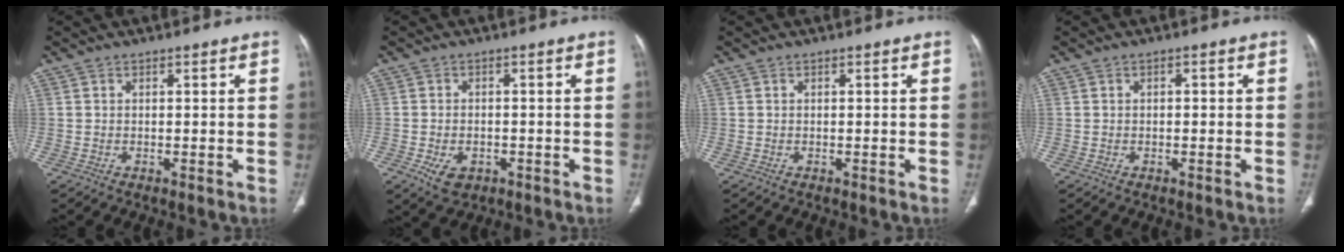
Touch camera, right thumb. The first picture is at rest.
{"total": 4.9, "force": [-2.0, 3.4, 3.0], "torque": [-0.048, 0.005, -0.023]}
{"total": 0.0}
{"total": 0.9, "force": [0.1, 0.5, 0.7], "torque": [-0.012, 0.004, 0.001]}